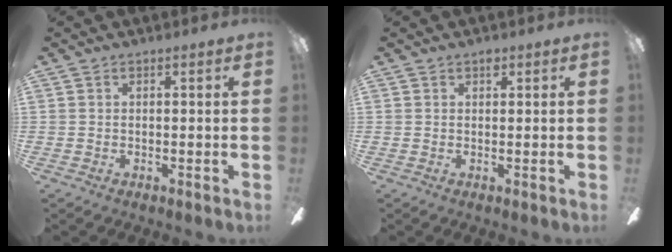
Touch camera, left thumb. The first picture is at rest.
{"total": 1.2, "force": [0.7, 0.7, 0.7], "torque": [-0.006, -0.002, 0.011]}